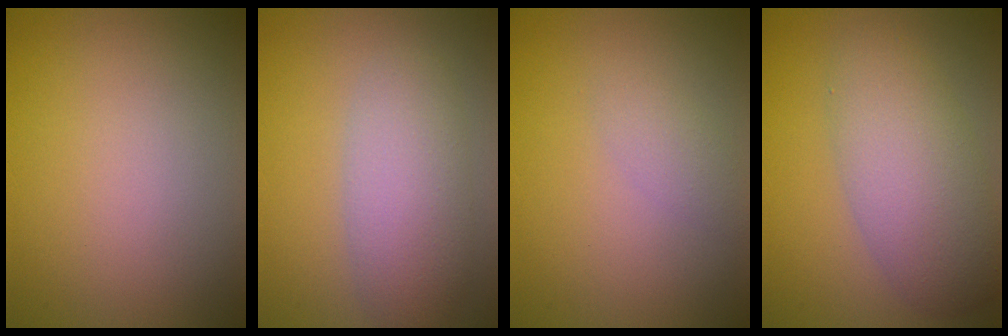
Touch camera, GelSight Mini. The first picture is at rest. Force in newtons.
{"total": 4.3, "press": 4.3, "slide": 0.5}
{"total": 1.5, "press": 1.5, "slide": 0.1}
{"total": 5.8, "press": 5.8, "slide": 0.2}